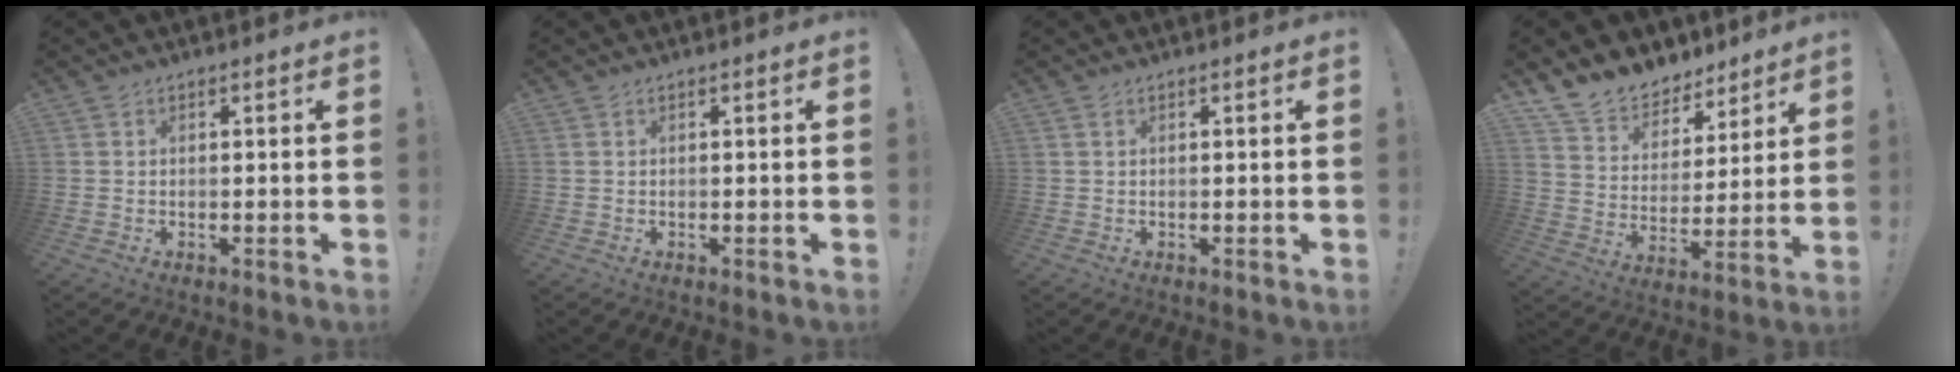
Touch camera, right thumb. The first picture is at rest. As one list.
[{"total": 0.0}, {"total": 0.0}, {"total": 11.3, "force": [9.3, 6.1, 1.9], "torque": [-0.048, -0.073, 0.177]}]